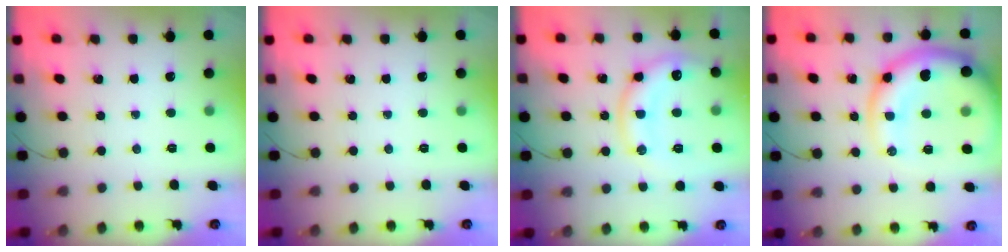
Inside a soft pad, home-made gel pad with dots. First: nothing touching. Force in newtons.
{"total": 0.0}
{"total": 15.6, "press": 15.6, "slide": 1.5}
{"total": 16.4, "press": 15.8, "slide": 4.5}